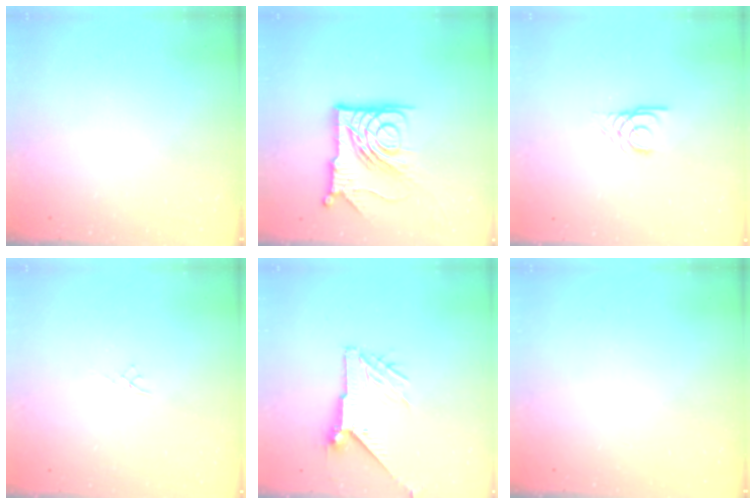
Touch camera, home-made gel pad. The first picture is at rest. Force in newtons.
{"total": 15.4, "press": 15.3, "slide": 1.7}
{"total": 1.3, "press": 1.3, "slide": 0.2}
{"total": 1.9, "press": 1.9, "slide": 0.3}
{"total": 9.0, "press": 9.0, "slide": 0.4}
{"total": 0.0}